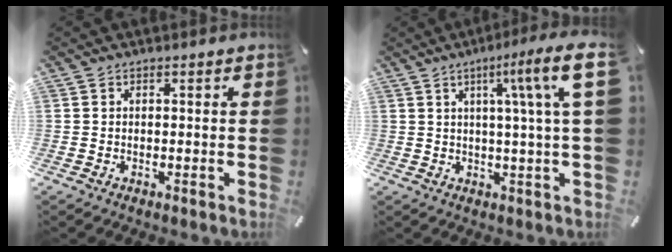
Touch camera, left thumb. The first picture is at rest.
{"total": 12.8, "force": [4.2, 0.3, 12.0], "torque": [-0.181, -0.023, 0.056]}